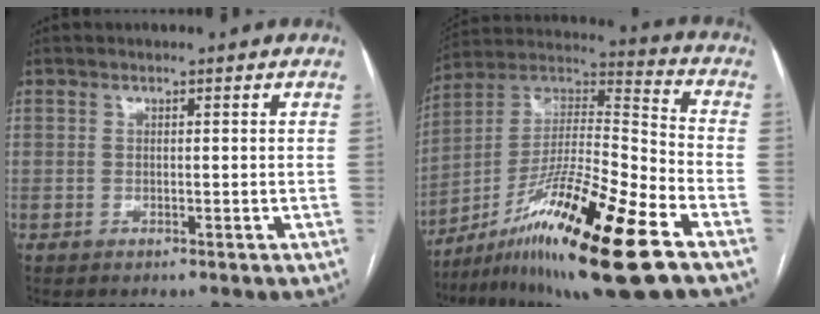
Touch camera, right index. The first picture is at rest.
{"total": 22.5, "force": [-12.5, 1.0, 18.7], "torque": [-0.334, -0.018, -0.217]}